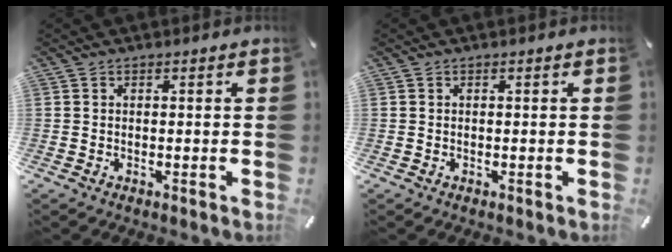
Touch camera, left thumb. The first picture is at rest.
{"total": 0.0}